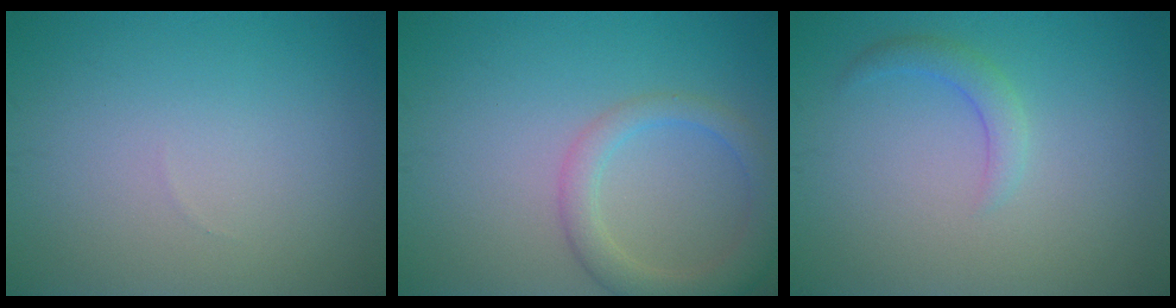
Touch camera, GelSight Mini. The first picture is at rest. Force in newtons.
{"total": 3.7, "press": 3.7, "slide": 0.2}
{"total": 1.7, "press": 1.7, "slide": 0.1}